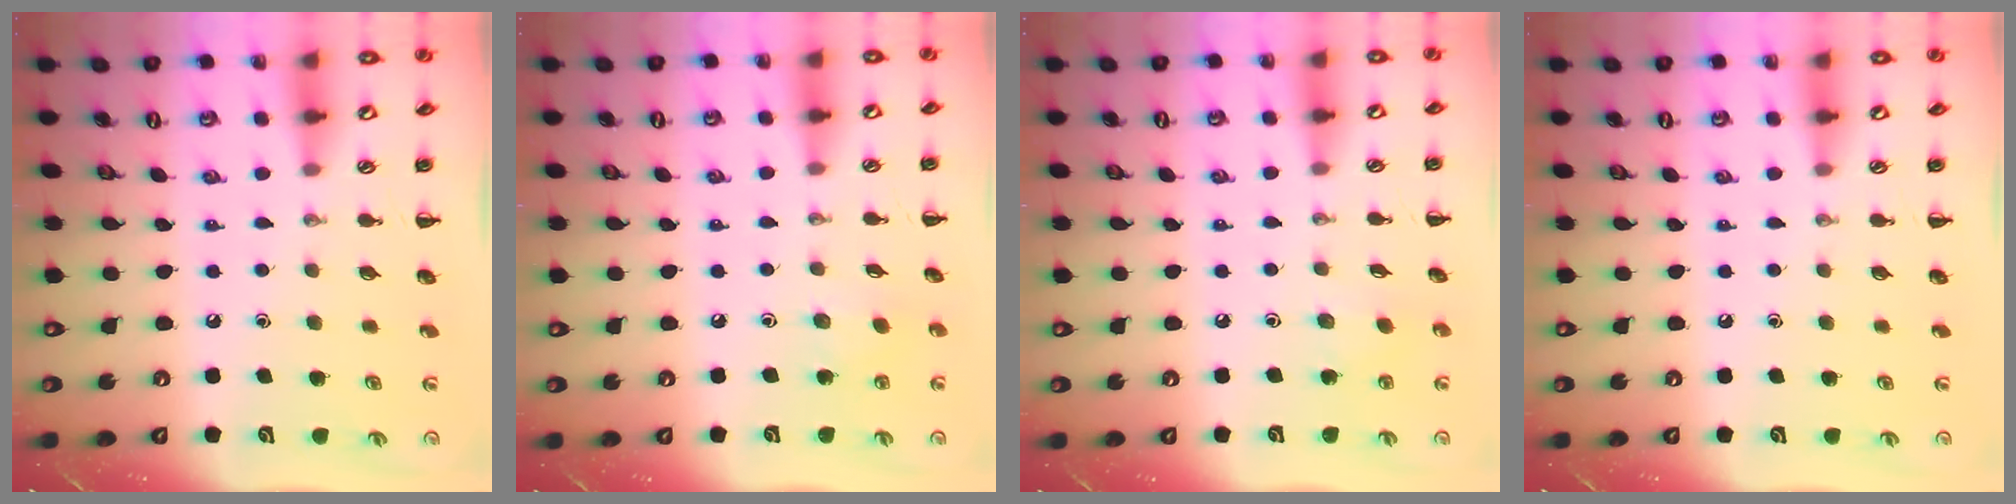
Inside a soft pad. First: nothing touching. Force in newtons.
{"total": 2.9, "press": 2.8, "slide": 1.0}
{"total": 2.4, "press": 2.2, "slide": 0.9}
{"total": 0.0}